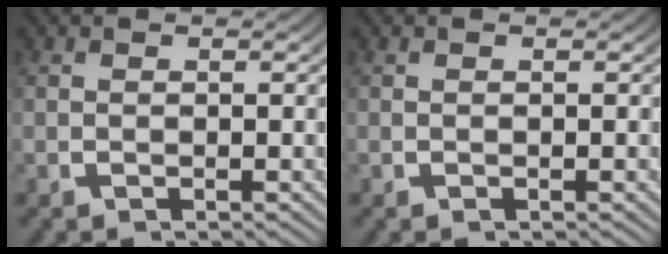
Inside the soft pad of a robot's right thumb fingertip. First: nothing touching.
{"total": 0.0}